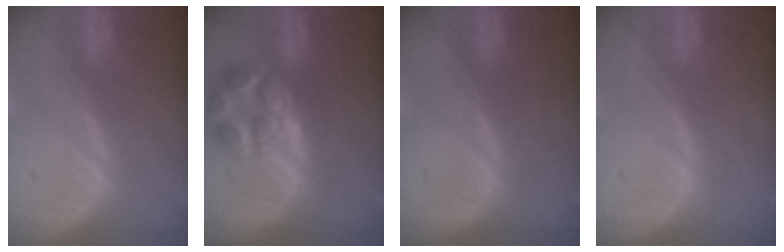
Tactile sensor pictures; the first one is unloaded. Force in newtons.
{"total": 7.8, "press": 7.0, "slide": 3.5}
{"total": 0.0}
{"total": 0.0}